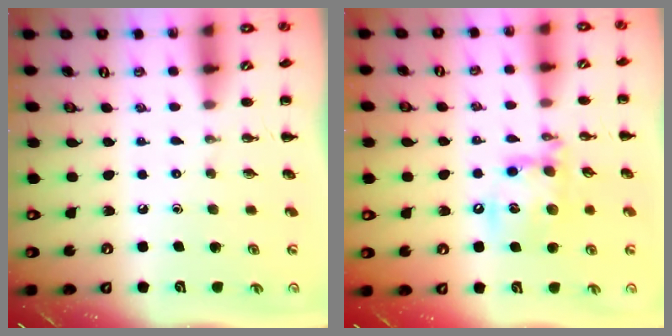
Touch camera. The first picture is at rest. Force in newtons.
{"total": 14.7, "press": 14.5, "slide": 2.7}